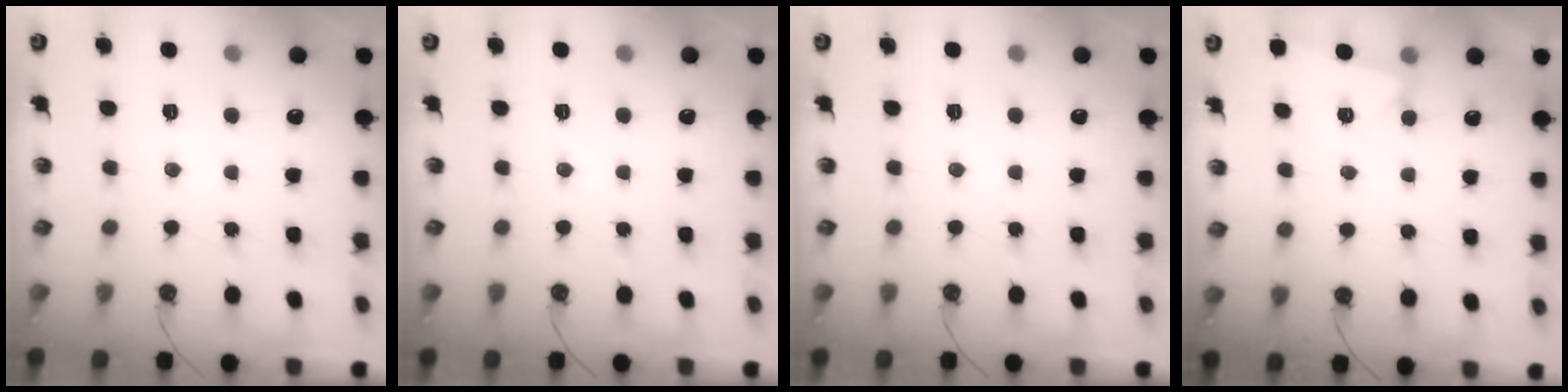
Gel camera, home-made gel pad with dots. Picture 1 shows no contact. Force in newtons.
{"total": 0.0}
{"total": 0.0}
{"total": 2.4, "press": 2.0, "slide": 1.2}